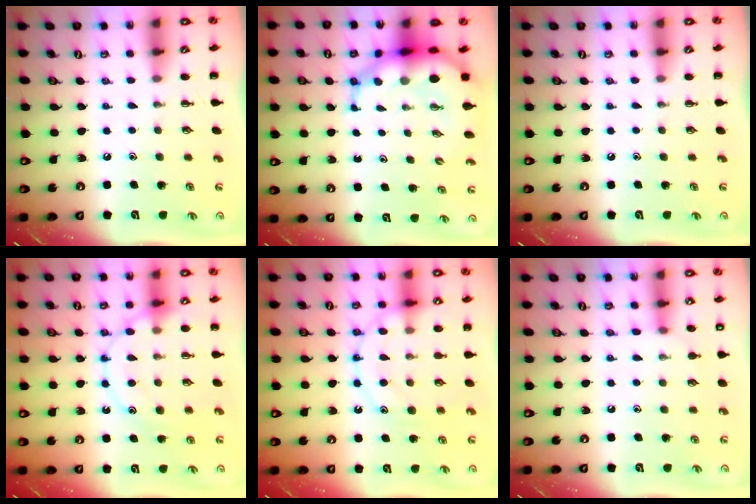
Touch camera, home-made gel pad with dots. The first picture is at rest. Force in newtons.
{"total": 9.4, "press": 9.0, "slide": 2.8}
{"total": 0.0}
{"total": 14.3, "press": 14.3, "slide": 1.3}
{"total": 11.8, "press": 11.8, "slide": 0.9}
{"total": 7.8, "press": 7.5, "slide": 2.2}